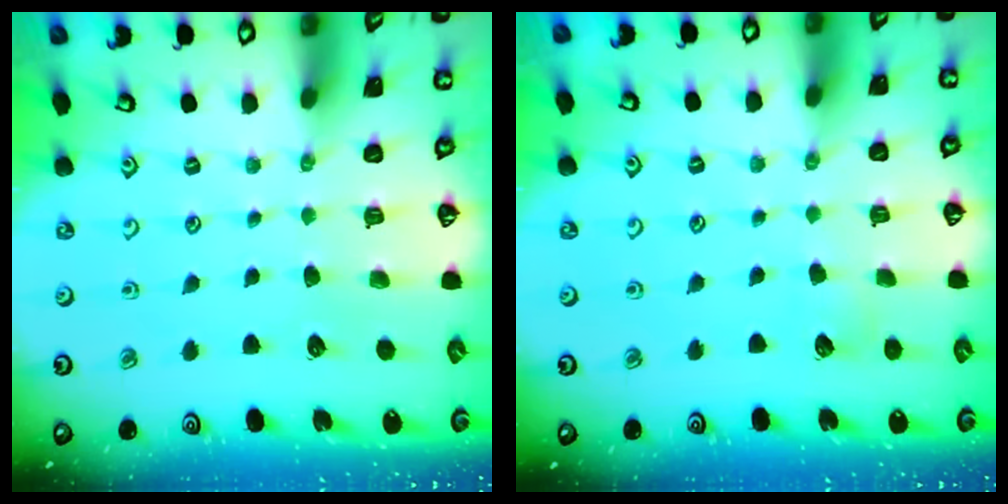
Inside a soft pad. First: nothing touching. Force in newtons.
{"total": 3.8, "press": 3.8, "slide": 0.5}